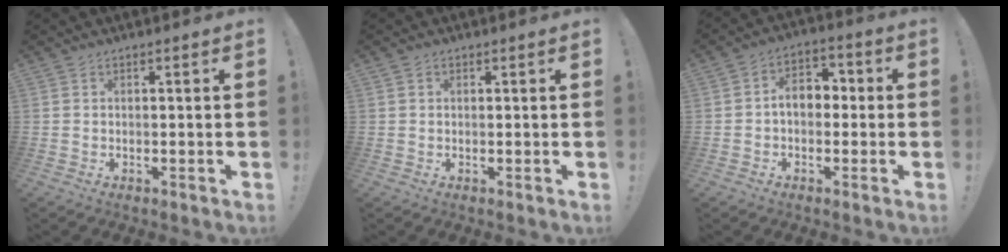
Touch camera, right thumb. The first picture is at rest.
{"total": 0.7, "force": [0.3, 0.6, 0.1], "torque": [0.000, 0.001, 0.005]}
{"total": 8.0, "force": [0.2, 5.4, 6.0], "torque": [-0.097, 0.014, 0.006]}